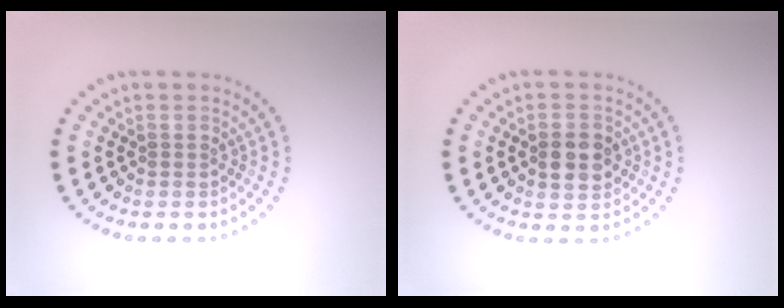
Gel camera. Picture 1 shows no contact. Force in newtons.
{"total": 3.3, "press": 3.2, "slide": 0.2}